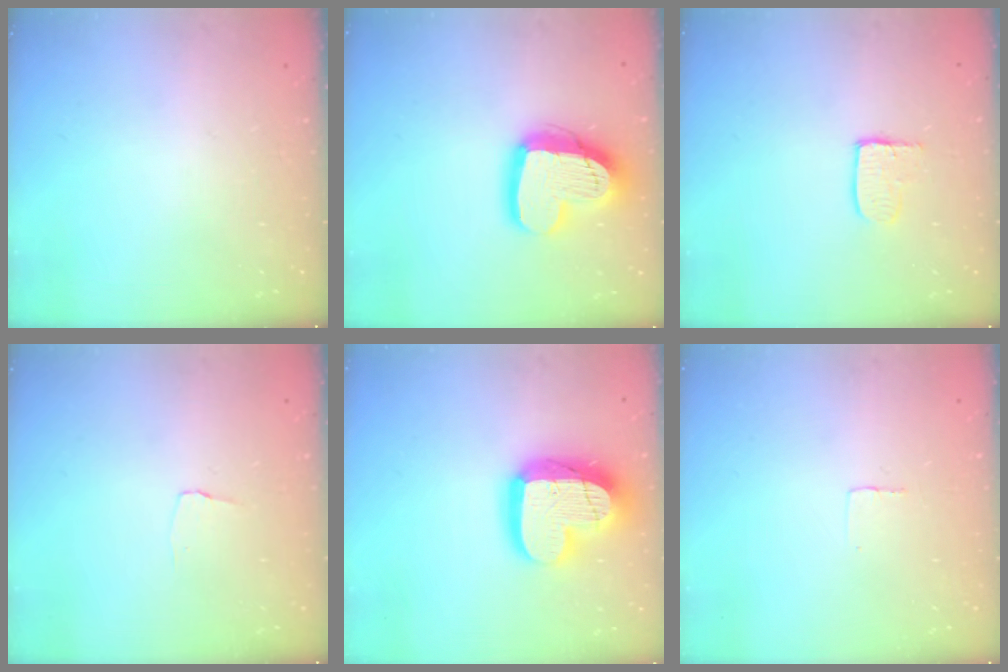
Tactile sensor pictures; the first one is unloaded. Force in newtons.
{"total": 17.7, "press": 17.6, "slide": 1.6}
{"total": 5.0, "press": 5.0, "slide": 0.4}
{"total": 2.9, "press": 2.8, "slide": 0.3}
{"total": 19.8, "press": 19.8, "slide": 1.5}
{"total": 2.4, "press": 2.4, "slide": 0.1}